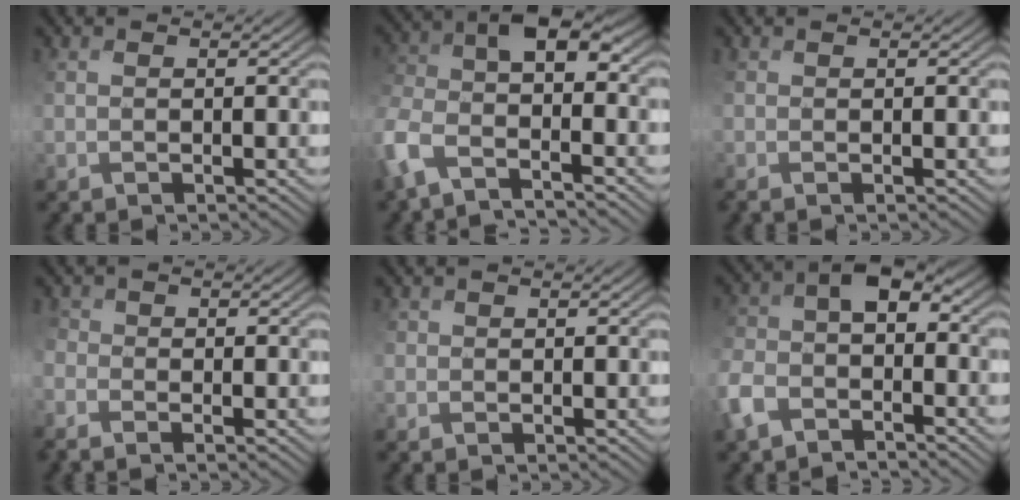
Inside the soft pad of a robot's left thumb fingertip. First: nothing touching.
{"total": 9.0, "force": [-2.9, 4.5, 7.3], "torque": [-0.162, -0.006, -0.067]}
{"total": 1.1, "force": [-0.6, 0.3, 0.8], "torque": [-0.020, -0.005, -0.014]}
{"total": 2.8, "force": [-1.8, 1.5, 1.6], "torque": [-0.047, -0.009, -0.037]}
{"total": 0.8, "force": [0.0, 0.8, 0.0], "torque": [0.000, -0.002, -0.006]}
{"total": 8.0, "force": [-3.2, 4.8, 5.6], "torque": [-0.129, -0.005, -0.079]}